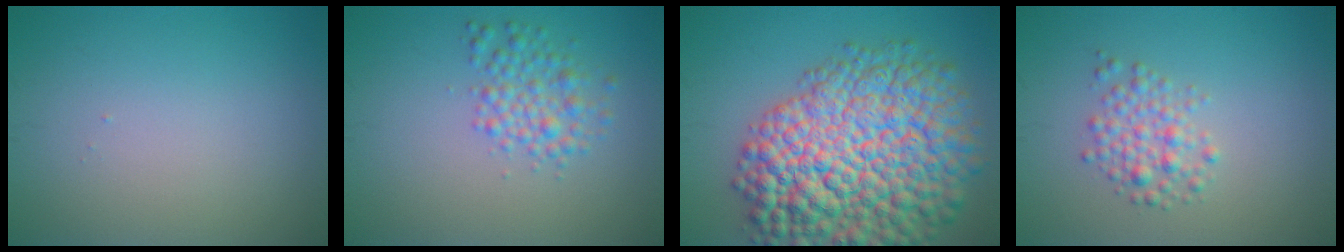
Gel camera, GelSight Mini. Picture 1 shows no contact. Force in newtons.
{"total": 2.8, "press": 2.8, "slide": 0.0}
{"total": 15.1, "press": 15.1, "slide": 0.6}
{"total": 2.6, "press": 2.6, "slide": 0.1}